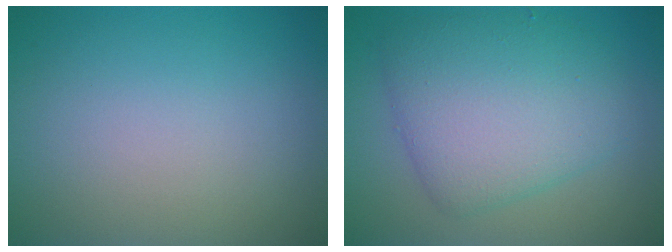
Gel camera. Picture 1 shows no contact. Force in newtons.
{"total": 6.6, "press": 6.6, "slide": 0.2}